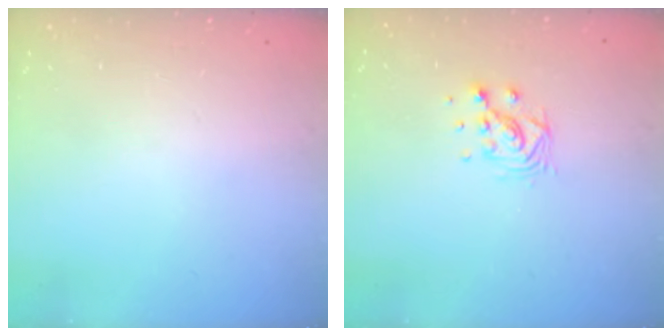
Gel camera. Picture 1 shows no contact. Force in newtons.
{"total": 7.0, "press": 7.0, "slide": 0.2}